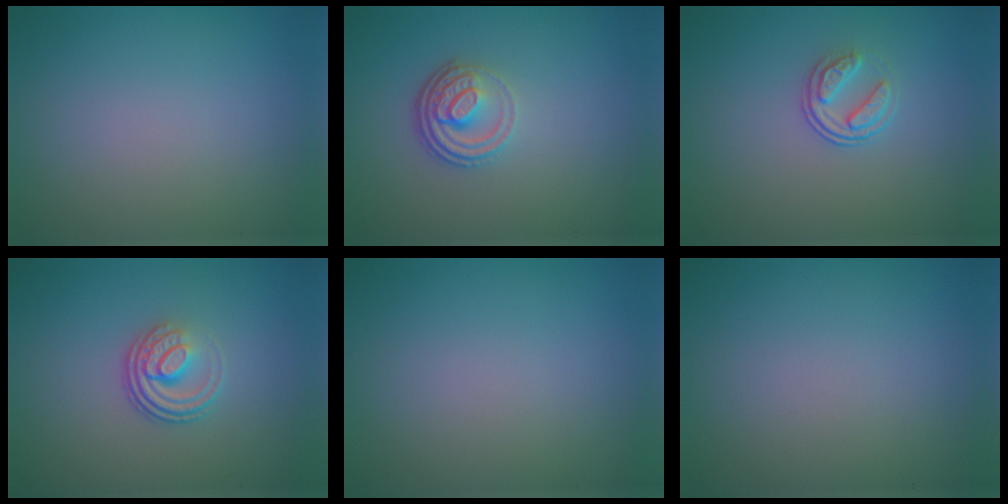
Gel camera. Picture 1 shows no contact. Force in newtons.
{"total": 3.9, "press": 2.8, "slide": 2.7}
{"total": 2.3, "press": 1.7, "slide": 1.6}
{"total": 3.7, "press": 2.5, "slide": 2.8}
{"total": 0.0}
{"total": 0.0}